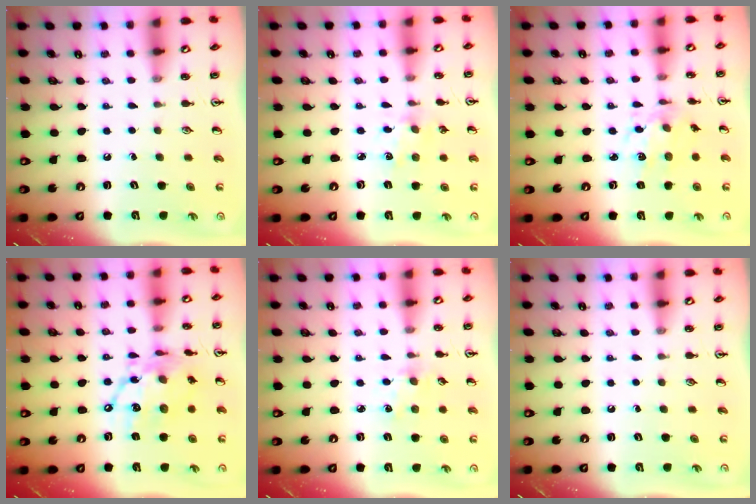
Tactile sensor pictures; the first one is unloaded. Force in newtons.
{"total": 2.7, "press": 2.7, "slide": 0.4}
{"total": 7.3, "press": 7.3, "slide": 0.4}
{"total": 15.1, "press": 15.0, "slide": 1.6}
{"total": 2.9, "press": 2.9, "slide": 0.5}
{"total": 0.0}